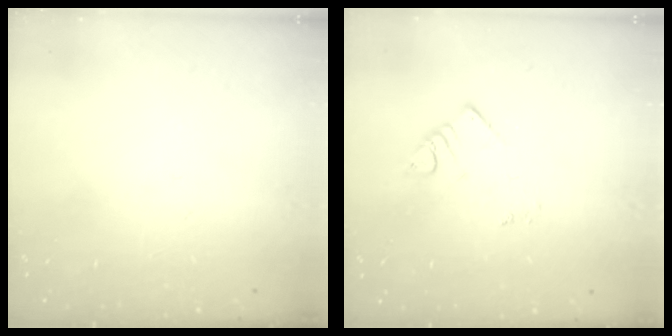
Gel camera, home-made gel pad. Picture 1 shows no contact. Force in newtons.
{"total": 2.7, "press": 2.7, "slide": 0.4}